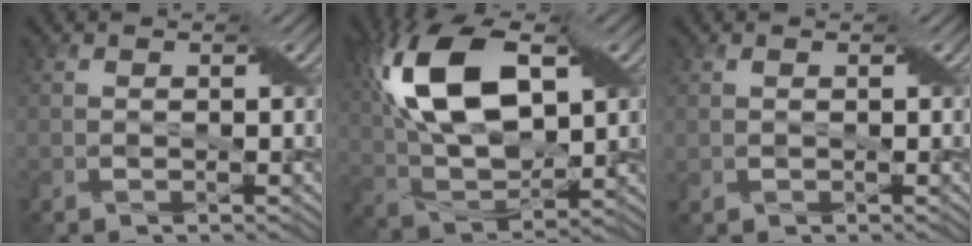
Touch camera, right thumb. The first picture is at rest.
{"total": 15.4, "force": [4.8, 8.1, 12.2], "torque": [-0.266, 0.022, 0.084]}
{"total": 0.6, "force": [0.2, 0.4, 0.3], "torque": [-0.010, 0.000, 0.004]}